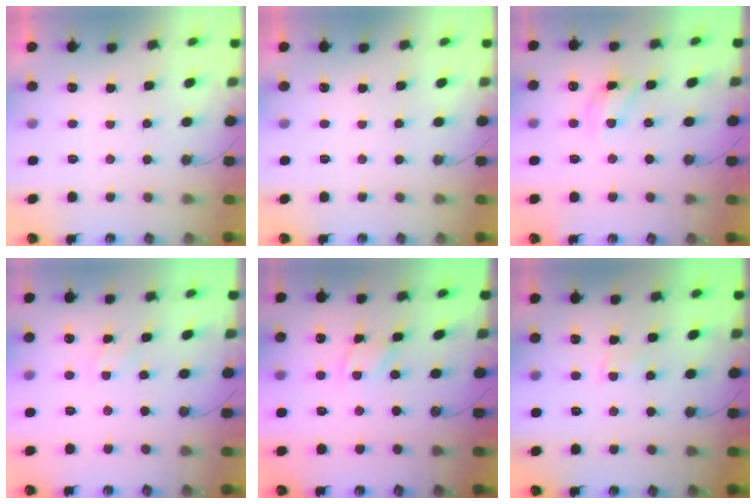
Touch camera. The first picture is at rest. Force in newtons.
{"total": 0.0}
{"total": 11.3, "press": 11.3, "slide": 0.8}
{"total": 1.3, "press": 1.3, "slide": 0.3}
{"total": 2.4, "press": 2.4, "slide": 0.2}
{"total": 1.7, "press": 1.6, "slide": 0.3}